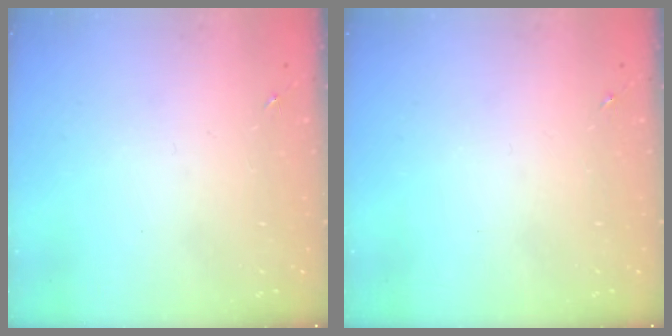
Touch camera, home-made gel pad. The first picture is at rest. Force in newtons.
{"total": 0.0}